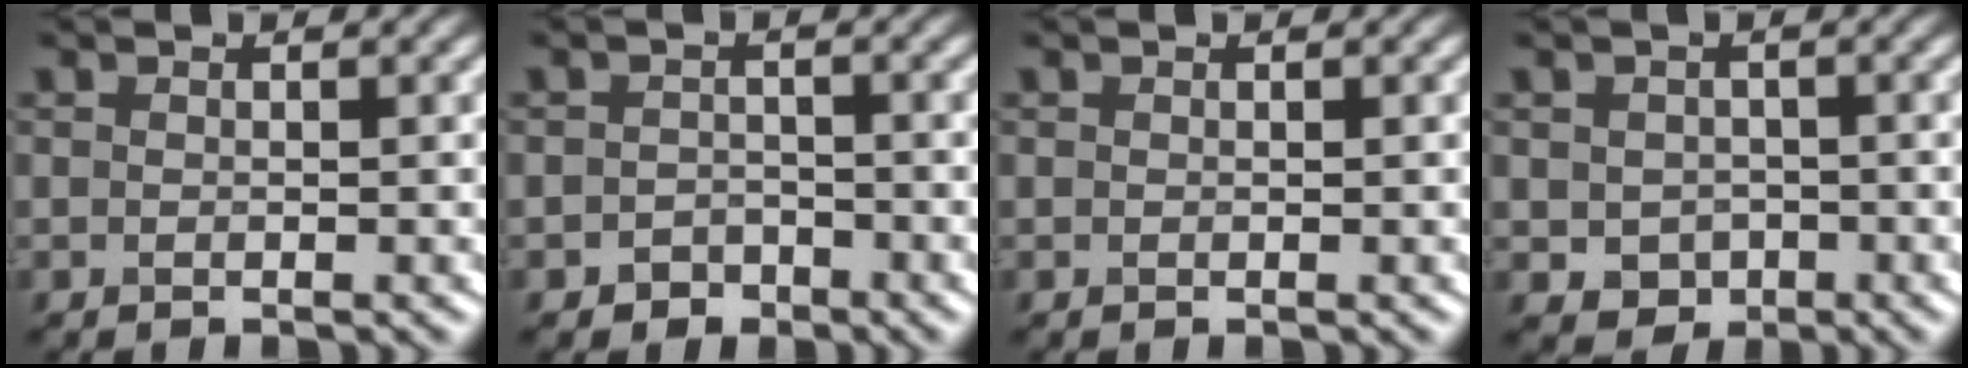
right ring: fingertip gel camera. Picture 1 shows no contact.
{"total": 1.6, "force": [-1.0, 1.2, 0.3], "torque": [0.000, 0.004, -0.021]}
{"total": 0.0}
{"total": 2.6, "force": [-0.4, 2.3, 1.2], "torque": [-0.021, -0.007, -0.006]}